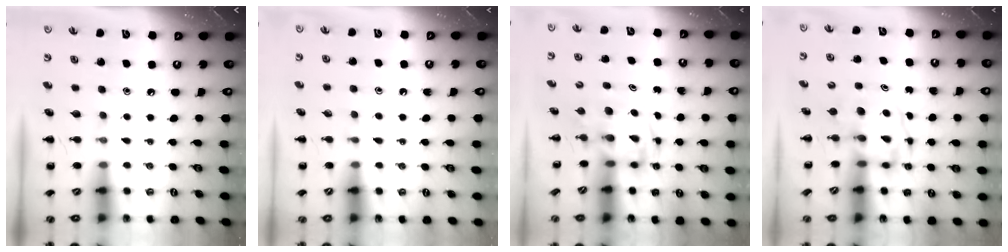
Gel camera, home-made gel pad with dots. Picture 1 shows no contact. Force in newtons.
{"total": 2.4, "press": 2.3, "slide": 1.0}
{"total": 2.8, "press": 2.8, "slide": 0.5}
{"total": 3.9, "press": 3.9, "slide": 0.7}